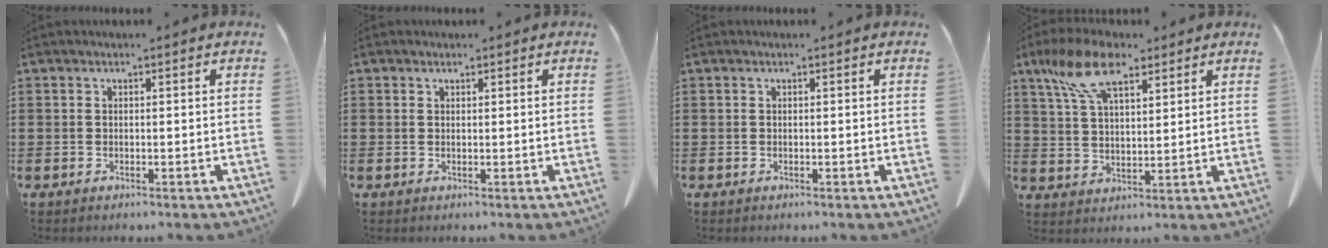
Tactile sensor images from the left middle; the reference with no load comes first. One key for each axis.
{"total": 0.8, "fx": 0.6, "fy": 0.5, "fz": 0.0, "tx": -0.003, "ty": 0.002, "tz": 0.012}
{"total": 0.0}
{"total": 10.1, "fx": 6.5, "fy": 4.2, "fz": 6.6, "tx": -0.153, "ty": -0.002, "tz": 0.119}